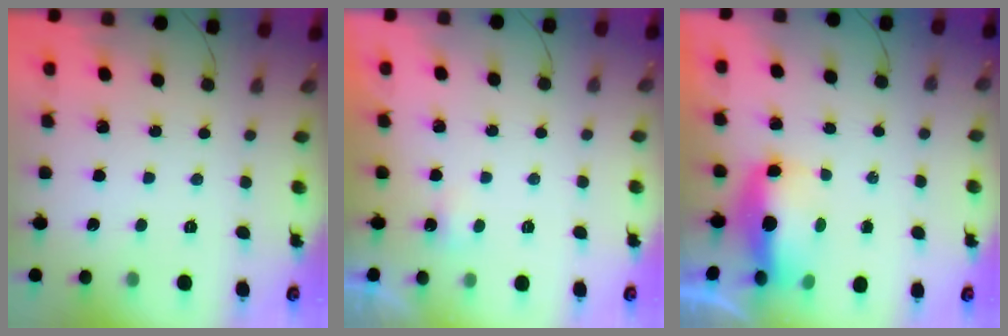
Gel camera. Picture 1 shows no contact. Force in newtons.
{"total": 1.6, "press": 1.5, "slide": 0.6}
{"total": 8.7, "press": 7.0, "slide": 5.1}